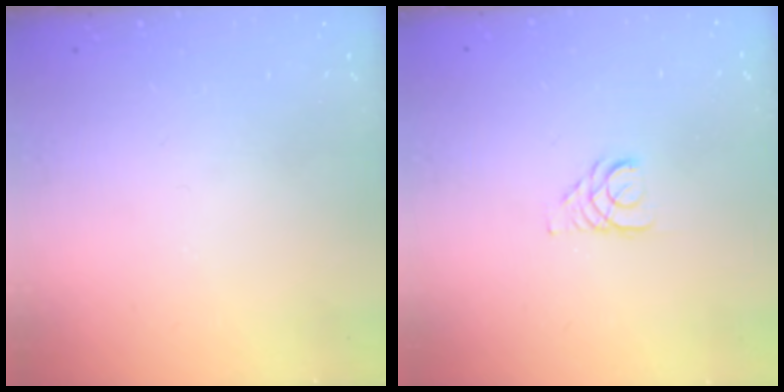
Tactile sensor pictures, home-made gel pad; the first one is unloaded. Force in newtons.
{"total": 2.9, "press": 2.9, "slide": 0.3}